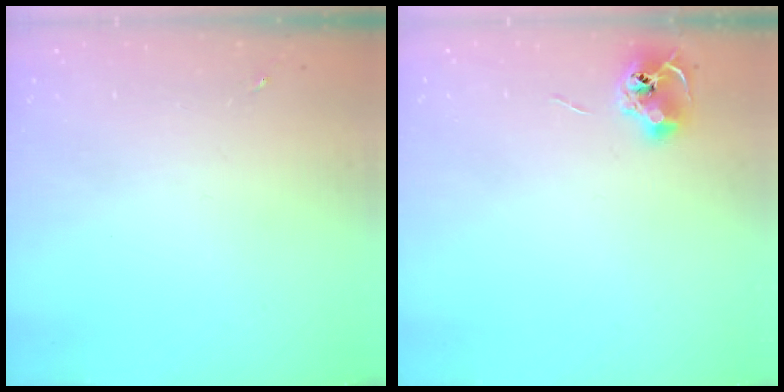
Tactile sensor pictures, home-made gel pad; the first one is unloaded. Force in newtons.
{"total": 7.4, "press": 7.4, "slide": 0.7}